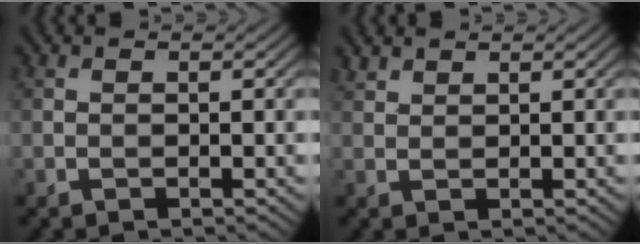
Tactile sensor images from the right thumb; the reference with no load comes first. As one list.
[{"total": 1.5, "force": [1.4, 0.5, 0.3], "torque": [-0.010, 0.004, 0.033]}]